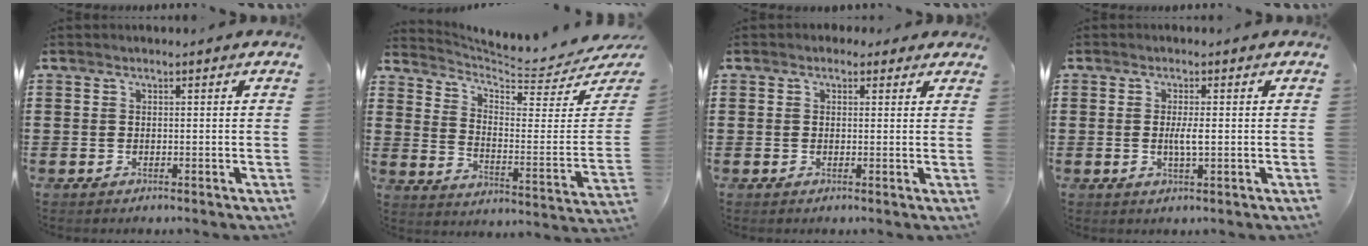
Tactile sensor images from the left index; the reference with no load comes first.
{"total": 5.1, "force": [4.6, 0.2, 2.1], "torque": [-0.059, -0.053, 0.074]}
{"total": 1.5, "force": [0.9, 1.0, 0.5], "torque": [-0.005, 0.006, 0.015]}
{"total": 2.6, "force": [-0.1, 0.4, 2.6], "torque": [-0.049, -0.004, -0.002]}